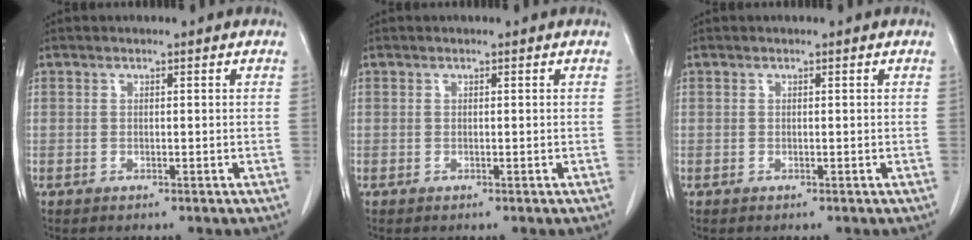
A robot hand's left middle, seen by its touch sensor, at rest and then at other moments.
{"total": 0.0}
{"total": 0.0}